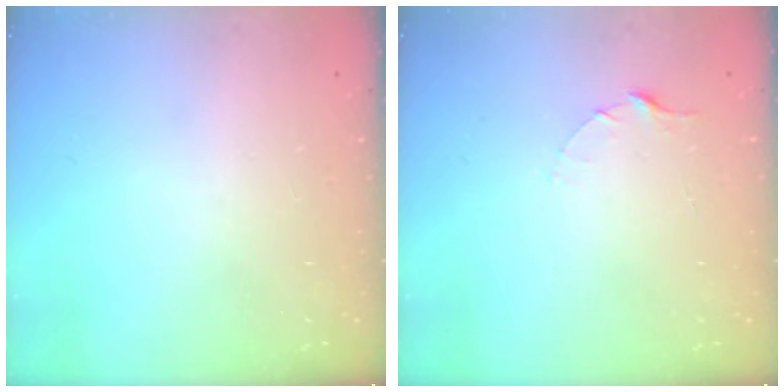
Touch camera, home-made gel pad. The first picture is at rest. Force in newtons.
{"total": 2.5, "press": 2.5, "slide": 0.3}